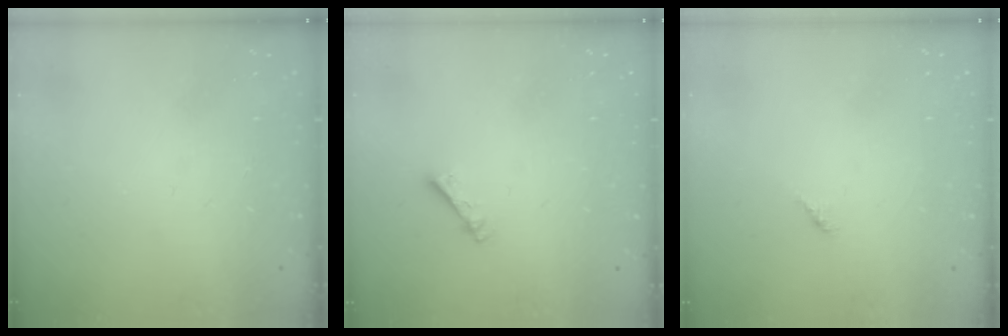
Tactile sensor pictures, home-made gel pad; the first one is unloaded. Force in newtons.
{"total": 2.7, "press": 2.7, "slide": 0.4}
{"total": 1.5, "press": 1.4, "slide": 0.4}